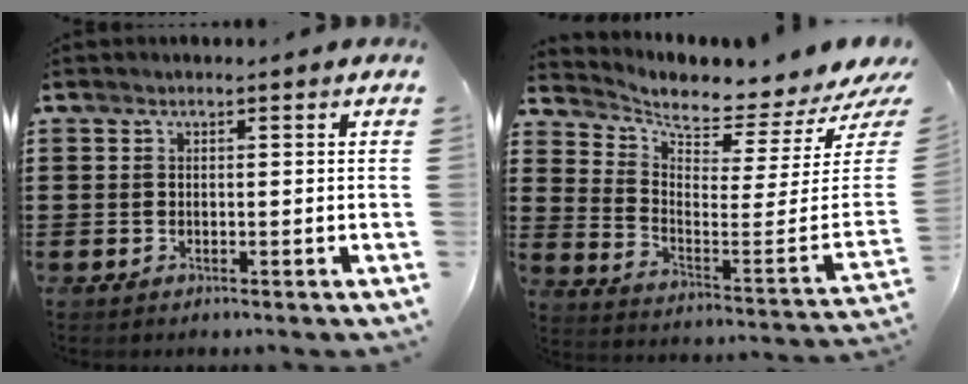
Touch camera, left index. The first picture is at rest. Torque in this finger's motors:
{"motor_torque": [0.00, -2.14, 0.14, 0.04]}